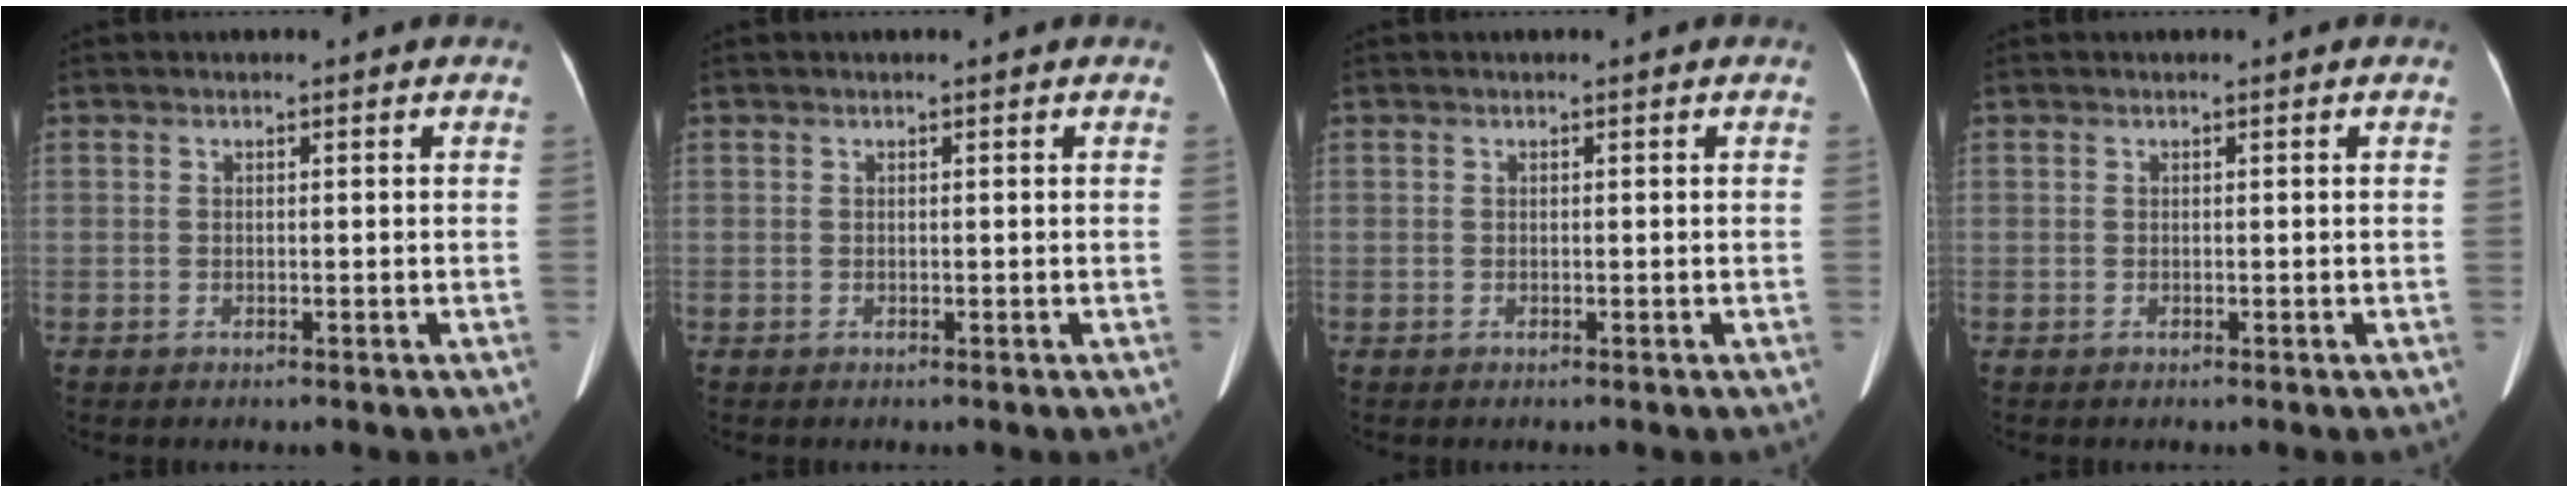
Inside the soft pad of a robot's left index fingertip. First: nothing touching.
{"total": 0.0}
{"total": 0.0}
{"total": 0.0}